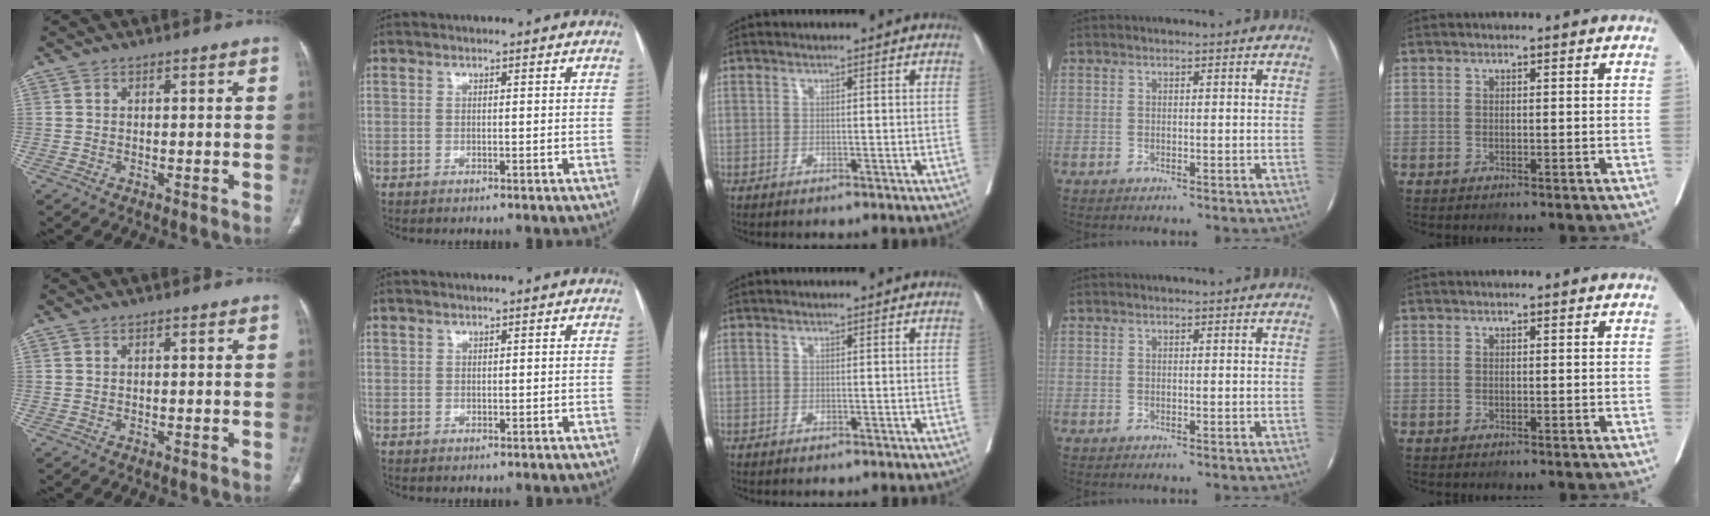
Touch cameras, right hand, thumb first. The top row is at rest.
{"index": {"total": 0.6, "force": [0.4, 0.4, 0.1], "torque": [0.007, 0.000, 0.005]}}